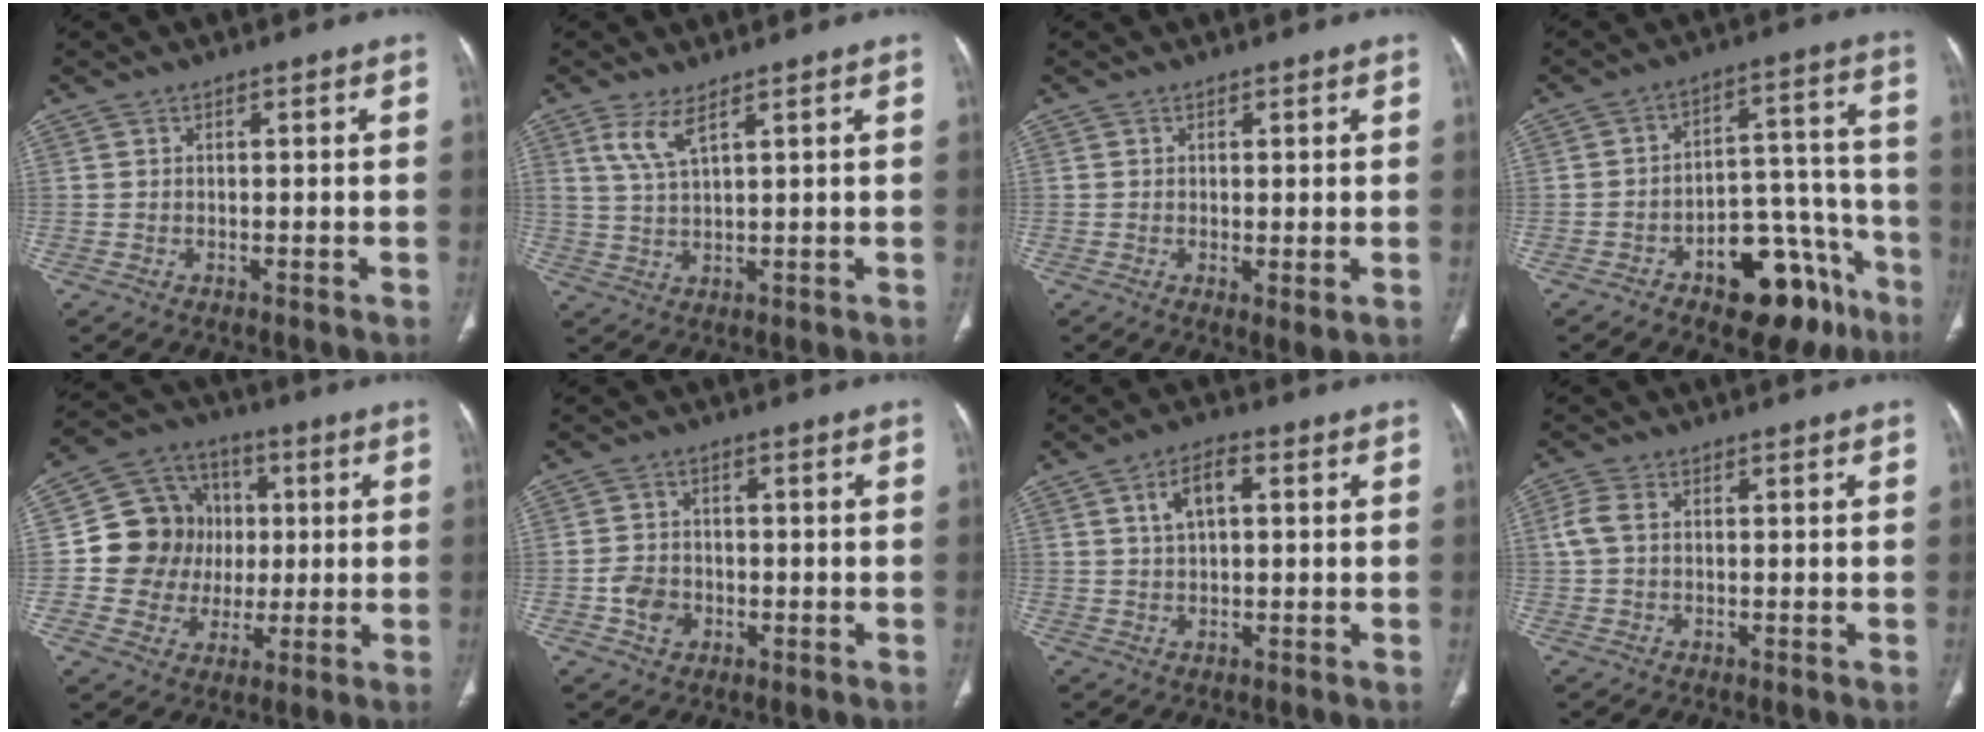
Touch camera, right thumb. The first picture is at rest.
{"total": 4.8, "force": [2.8, 1.1, 3.7], "torque": [-0.085, -0.014, 0.067]}
{"total": 2.0, "force": [-0.1, 0.6, 2.0], "torque": [-0.033, -0.011, -0.002]}
{"total": 17.7, "force": [-10.3, 8.9, 11.3], "torque": [-0.093, 0.095, -0.142]}
{"total": 14.7, "force": [0.8, 13.4, 6.1], "torque": [-0.066, 0.023, 0.020]}
{"total": 4.7, "force": [-1.4, 3.8, 2.4], "torque": [-0.027, 0.012, -0.026]}
{"total": 5.4, "force": [1.5, 2.6, 4.4], "torque": [-0.078, 0.008, 0.023]}
{"total": 3.2, "force": [0.3, 2.1, 2.4], "torque": [-0.064, 0.008, 0.003]}